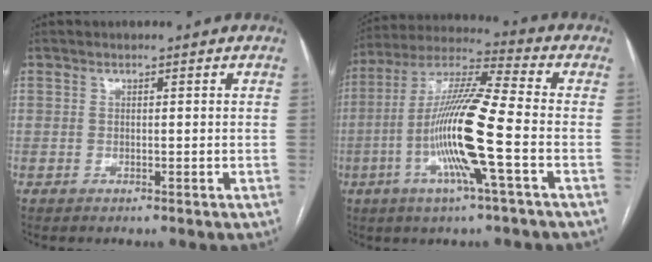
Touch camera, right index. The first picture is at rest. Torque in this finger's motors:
{"motor_torque": [2.14, 0.00, 1.05, 0.21]}